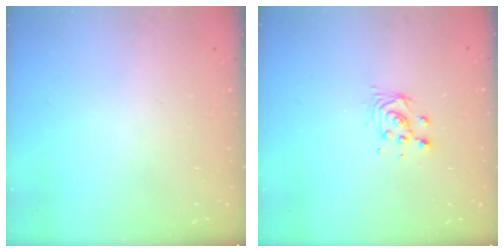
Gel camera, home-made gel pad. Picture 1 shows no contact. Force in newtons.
{"total": 3.8, "press": 3.8, "slide": 0.3}